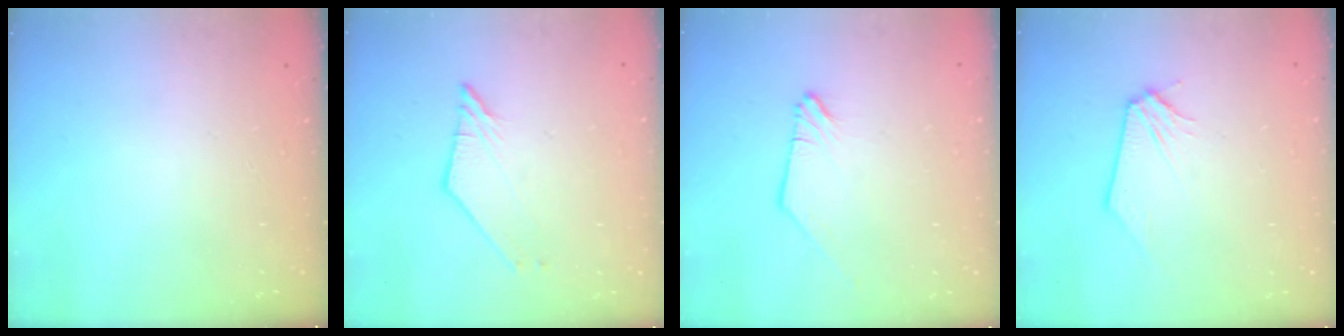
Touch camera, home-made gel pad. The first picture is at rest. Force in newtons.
{"total": 2.7, "press": 2.7, "slide": 0.2}
{"total": 0.0}
{"total": 0.0}